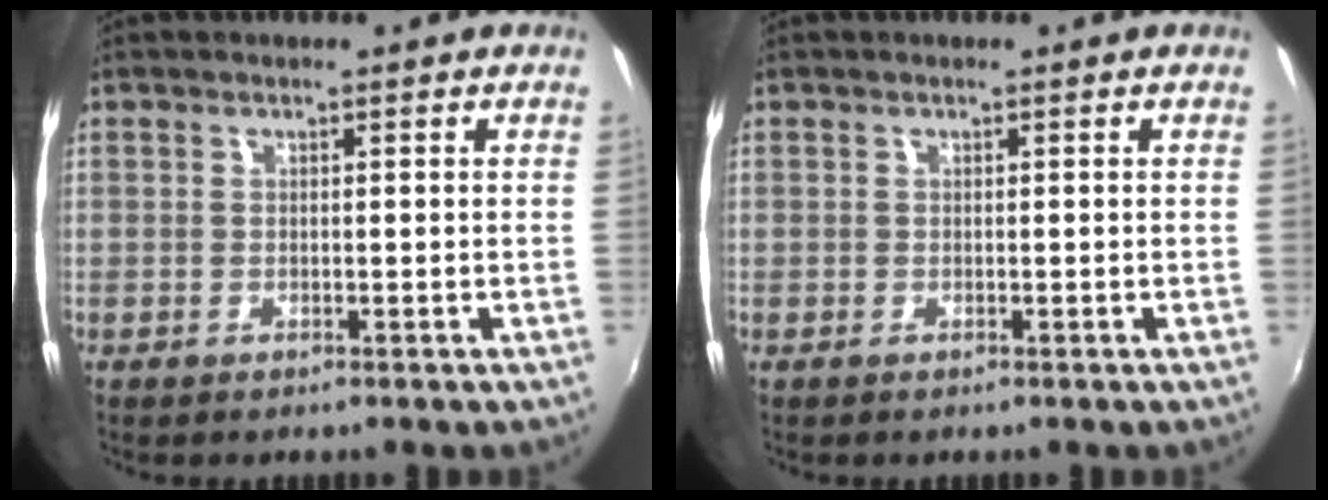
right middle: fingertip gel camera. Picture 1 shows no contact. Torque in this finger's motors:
{"motor_torque": [0.43, -0.21, 0.05, 0.01]}